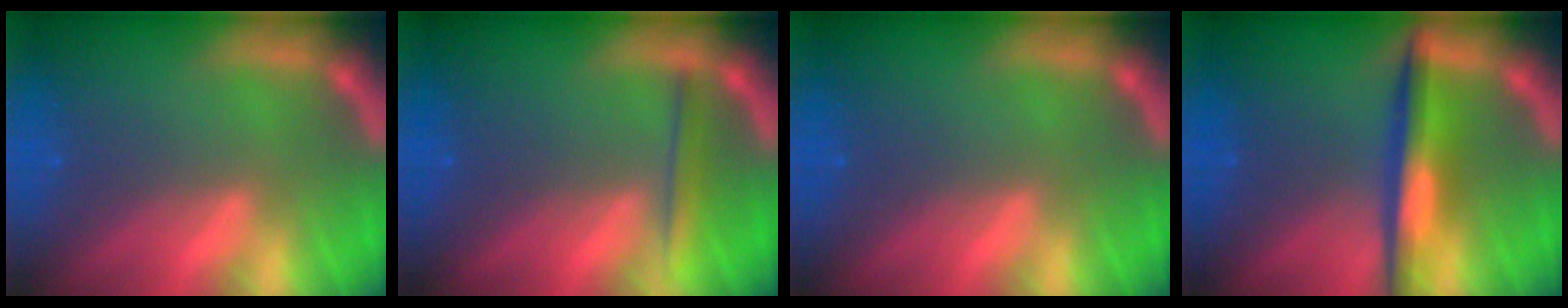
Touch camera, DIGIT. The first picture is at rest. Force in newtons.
{"total": 2.0}
{"total": 0.0}
{"total": 5.0}